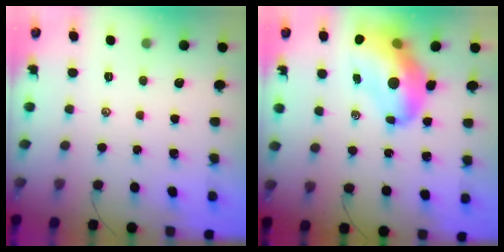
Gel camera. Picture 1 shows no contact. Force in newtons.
{"total": 15.4, "press": 14.7, "slide": 4.5}